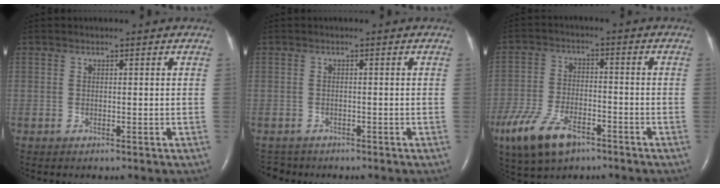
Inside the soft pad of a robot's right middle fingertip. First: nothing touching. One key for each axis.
{"total": 2.3, "fx": -2.1, "fy": 1.0, "fz": -0.3, "tx": -0.003, "ty": -0.004, "tz": -0.033}
{"total": 11.7, "fx": -7.2, "fy": 5.2, "fz": 7.6, "tx": -0.163, "ty": -0.012, "tz": -0.128}